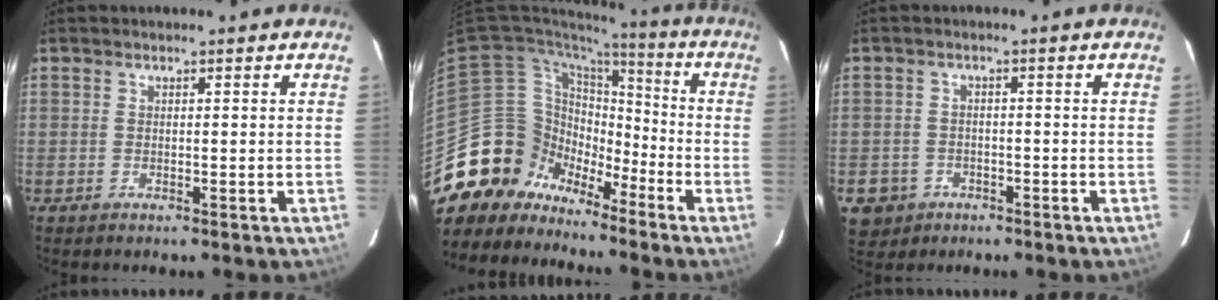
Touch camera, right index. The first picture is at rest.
{"total": 14.4, "force": [-10.2, 10.0, 1.4], "torque": [-0.052, 0.047, -0.183]}
{"total": 5.8, "force": [-2.5, 5.1, 1.1], "torque": [-0.041, 0.010, -0.029]}